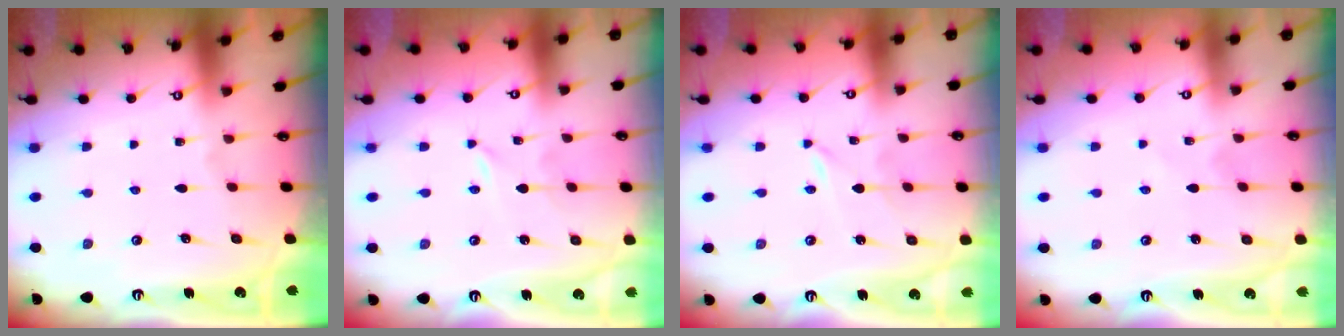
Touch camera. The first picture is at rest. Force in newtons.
{"total": 0.0}
{"total": 0.0}
{"total": 2.1, "press": 2.1, "slide": 0.3}